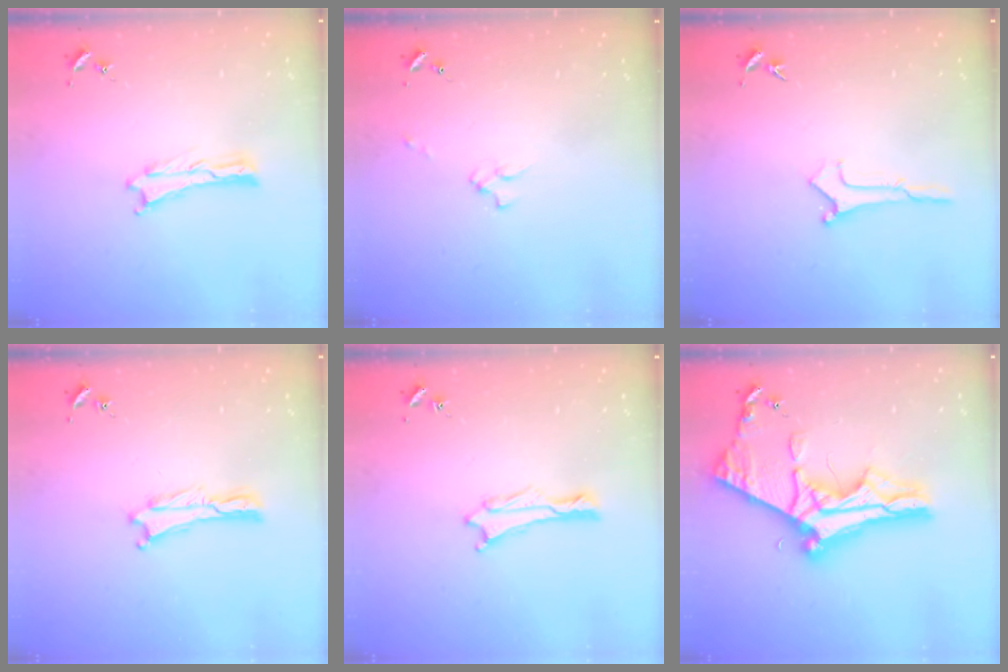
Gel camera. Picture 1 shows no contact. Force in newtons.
{"total": 1.1, "press": 1.1, "slide": 0.2}
{"total": 0.0}
{"total": 0.0}
{"total": 0.8, "press": 0.7, "slide": 0.1}
{"total": 12.9, "press": 12.9, "slide": 1.3}